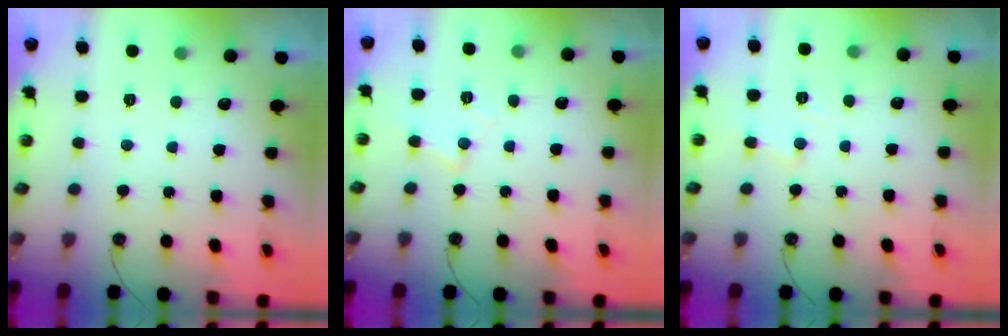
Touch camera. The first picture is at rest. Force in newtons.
{"total": 6.6, "press": 6.6, "slide": 0.4}
{"total": 5.6, "press": 5.6, "slide": 0.8}